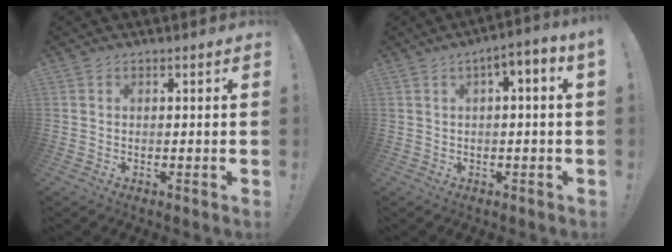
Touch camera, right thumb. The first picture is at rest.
{"total": 4.1, "force": [-0.1, 0.4, 4.1], "torque": [-0.059, -0.003, -0.005]}